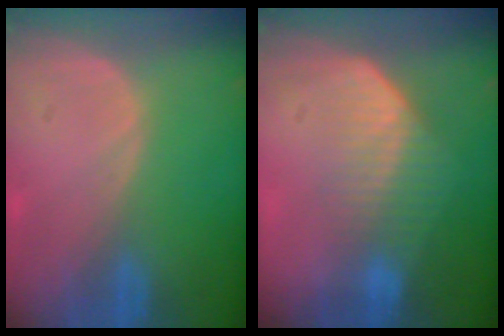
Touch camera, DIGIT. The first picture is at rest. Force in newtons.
{"total": 7.3, "press": 6.2, "slide": 3.8}